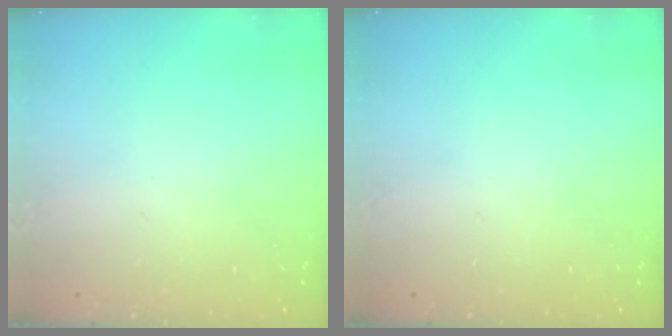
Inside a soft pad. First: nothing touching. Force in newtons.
{"total": 0.0}